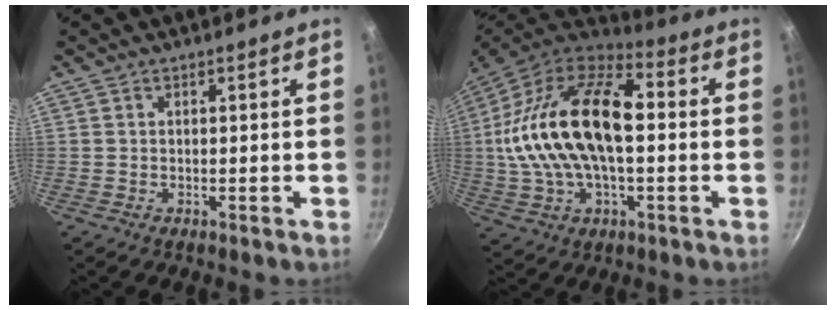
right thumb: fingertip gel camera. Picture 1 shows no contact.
{"total": 24.6, "force": [1.0, 13.3, 20.7], "torque": [-0.383, 0.037, 0.006]}